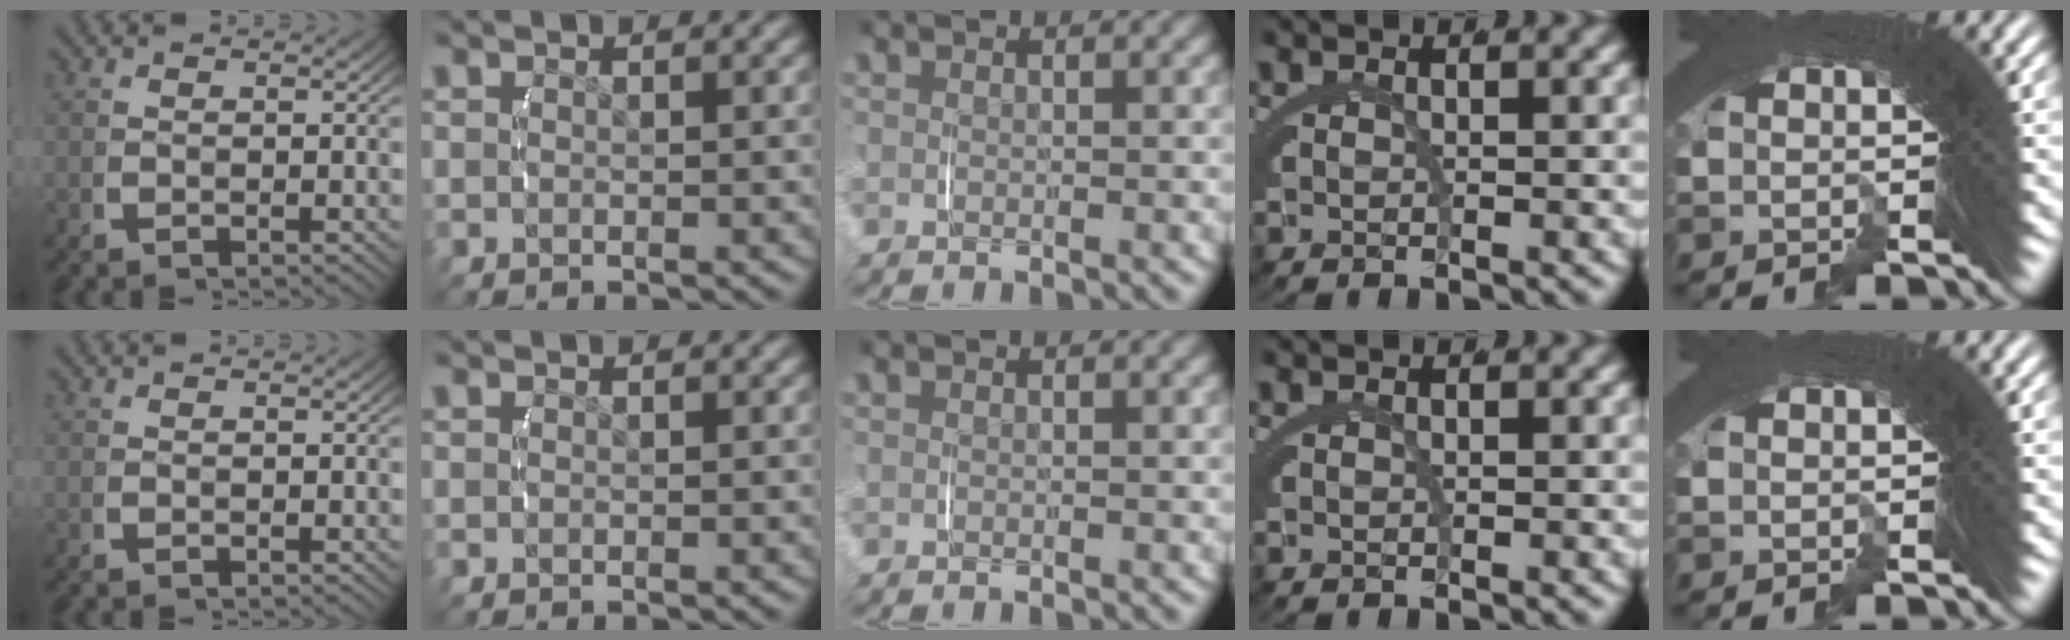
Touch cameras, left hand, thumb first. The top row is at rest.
{}